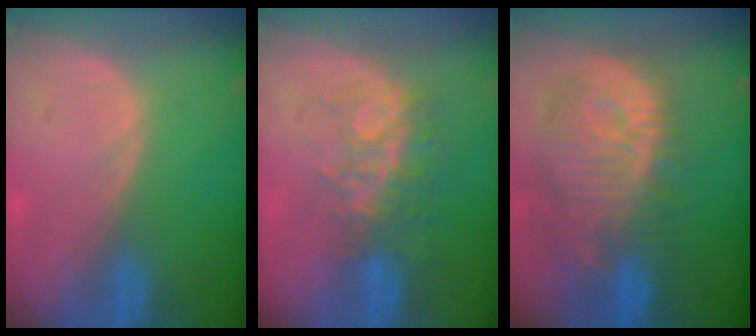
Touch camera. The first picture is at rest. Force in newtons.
{"total": 8.4, "press": 7.0, "slide": 4.5}
{"total": 12.2, "press": 11.0, "slide": 5.1}